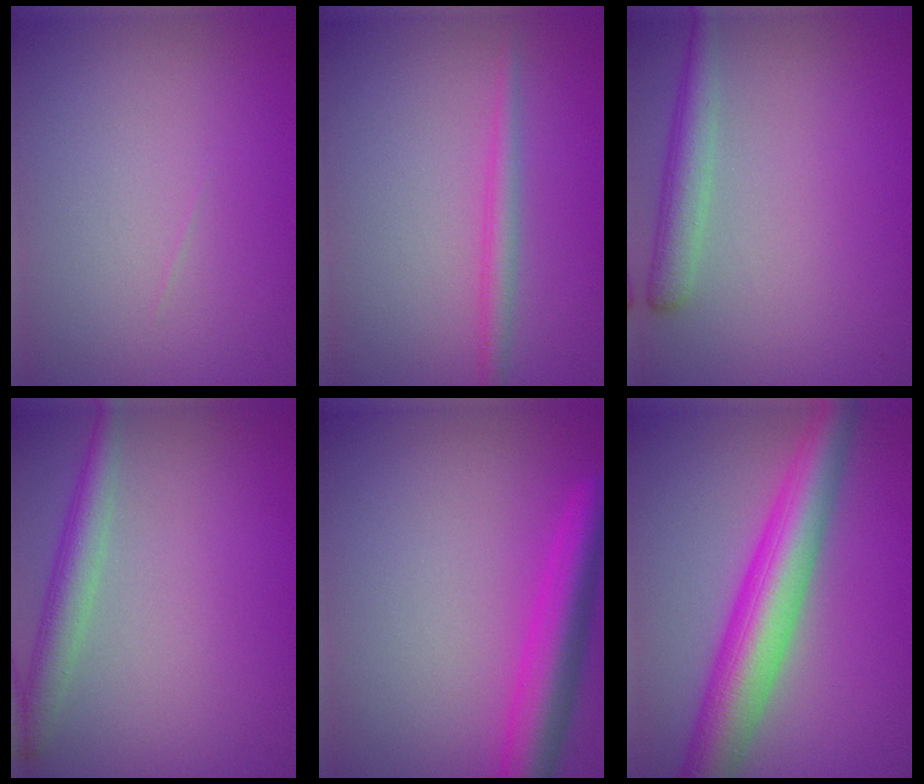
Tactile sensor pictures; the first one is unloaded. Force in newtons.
{"total": 1.7, "press": 1.7, "slide": 0.1}
{"total": 2.9, "press": 2.9, "slide": 0.2}
{"total": 3.3, "press": 3.3, "slide": 0.2}
{"total": 4.9, "press": 4.9, "slide": 0.3}
{"total": 7.9, "press": 7.9, "slide": 0.2}